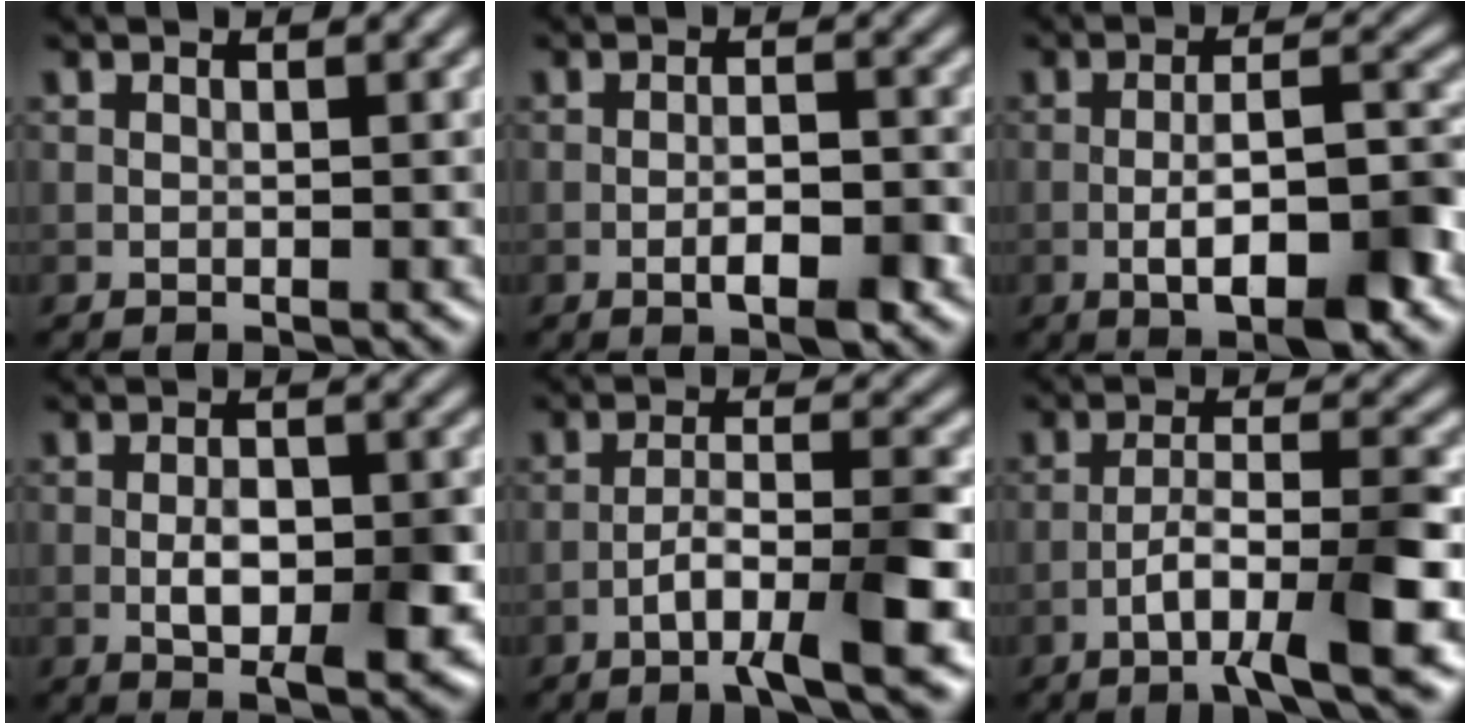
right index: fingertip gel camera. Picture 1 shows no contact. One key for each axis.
{"total": 3.5, "fx": -1.4, "fy": 1.1, "fz": 3.1, "tx": -0.055, "ty": 0.001, "tz": -0.024}
{"total": 7.5, "fx": -3.0, "fy": 2.1, "fz": 6.6, "tx": -0.105, "ty": 0.008, "tz": -0.051}
{"total": 5.1, "fx": -1.3, "fy": 2.1, "fz": 4.4, "tx": -0.075, "ty": 0.000, "tz": -0.021}
{"total": 6.7, "fx": -3.4, "fy": 1.2, "fz": 5.7, "tx": -0.095, "ty": 0.010, "tz": -0.058}
{"total": 7.6, "fx": -3.6, "fy": 1.6, "fz": 6.6, "tx": -0.108, "ty": 0.009, "tz": -0.061}